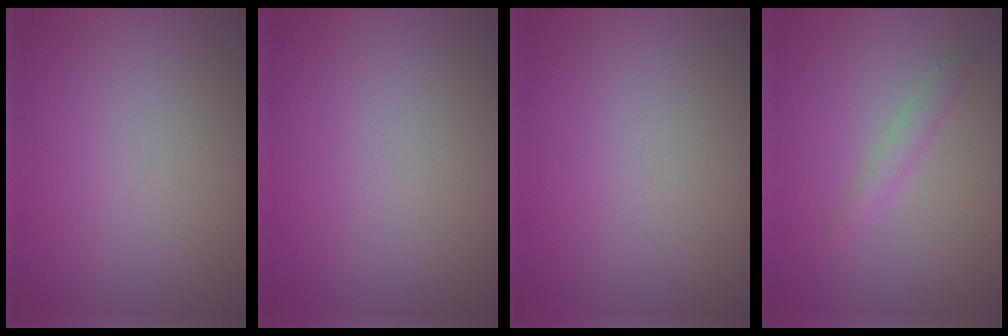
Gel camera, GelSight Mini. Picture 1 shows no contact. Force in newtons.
{"total": 0.0}
{"total": 0.0}
{"total": 1.4, "press": 1.4, "slide": 0.1}